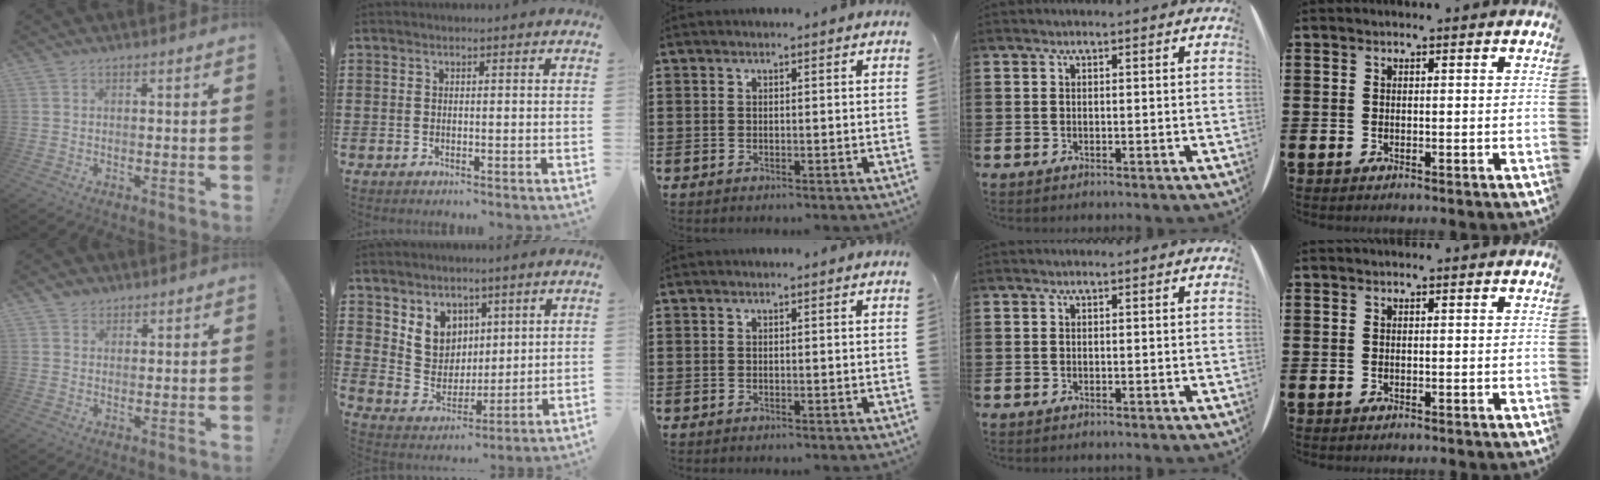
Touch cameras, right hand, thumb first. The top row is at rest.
{"thumb": {"total": 2.9, "force": [2.0, 2.0, 0.2], "torque": [-0.001, -0.007, 0.037]}, "index": {"total": 6.8, "force": [3.5, 5.8, 1.3], "torque": [-0.054, -0.010, 0.068]}}